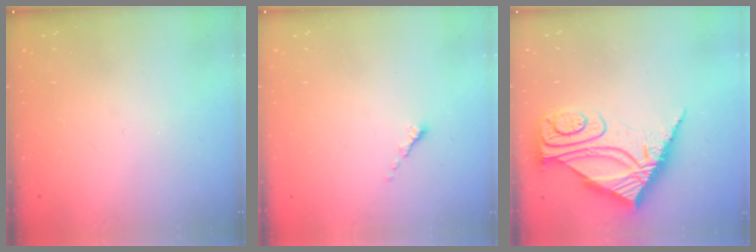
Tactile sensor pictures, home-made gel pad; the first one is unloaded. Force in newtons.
{"total": 0.6, "press": 0.5, "slide": 0.2}
{"total": 13.6, "press": 13.5, "slide": 1.4}